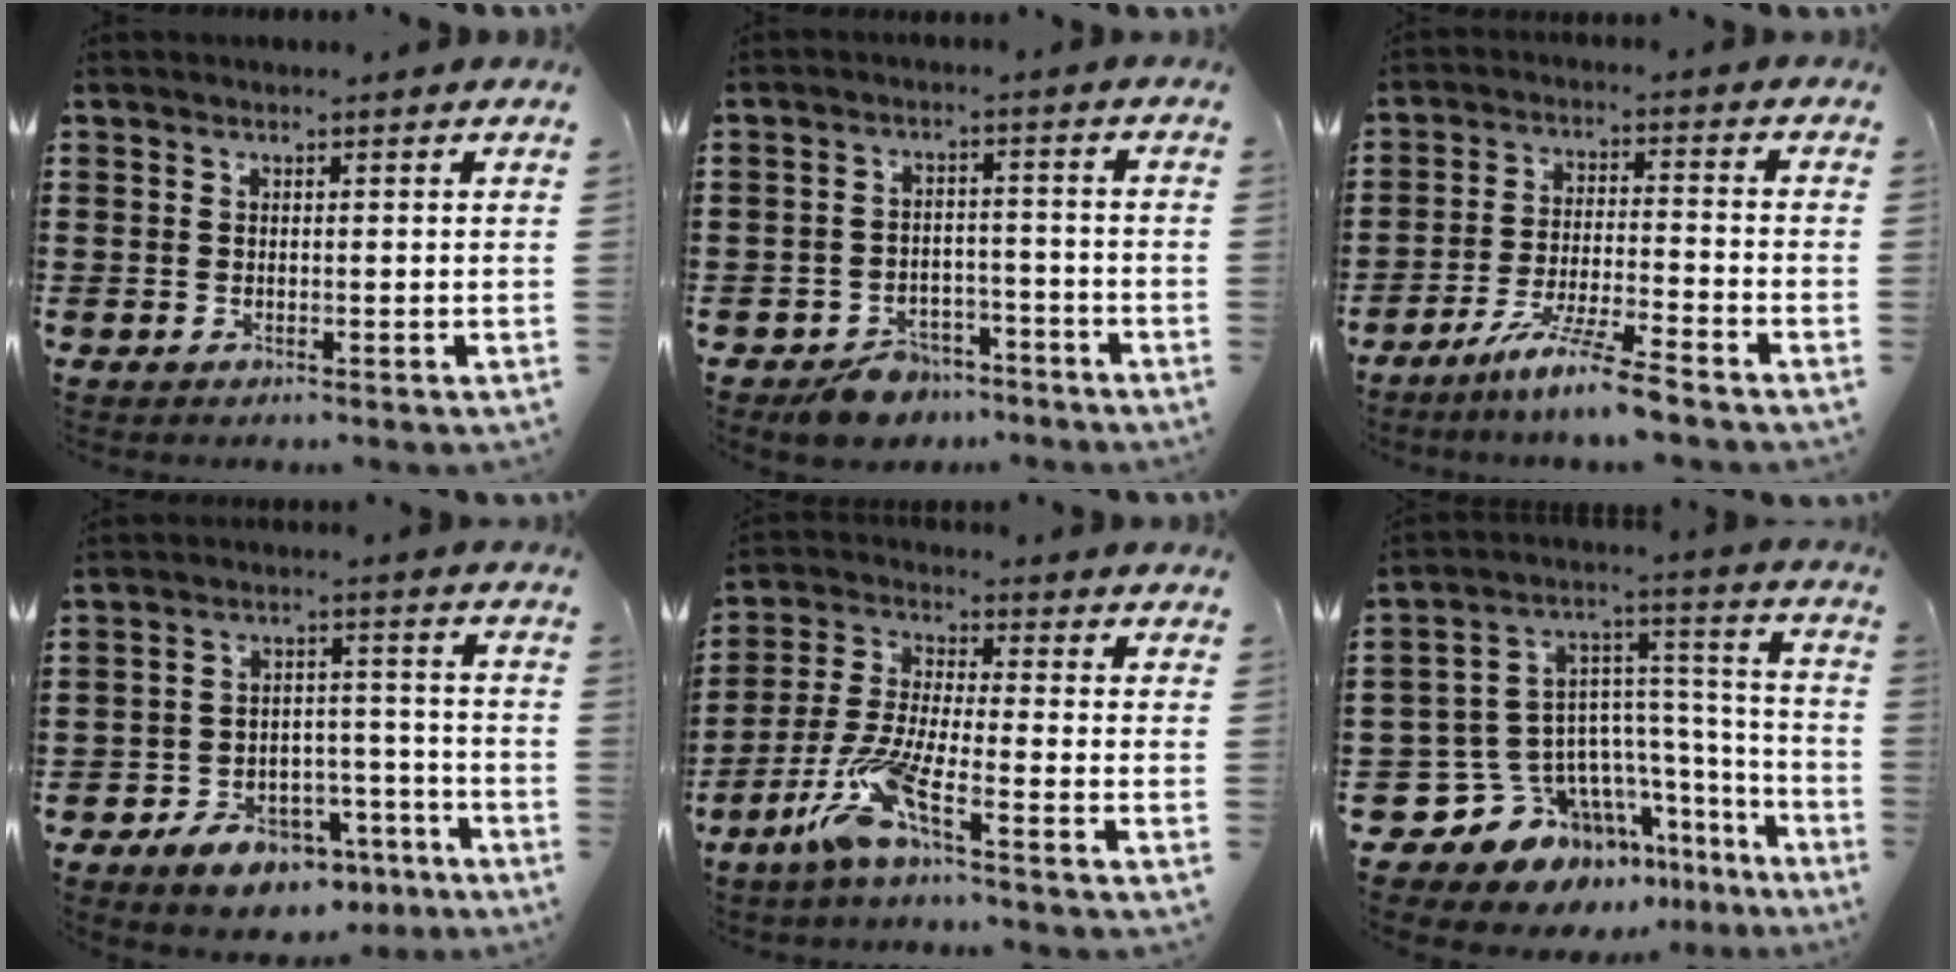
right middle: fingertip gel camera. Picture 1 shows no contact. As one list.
[{"total": 4.7, "force": [-4.3, 1.8, 0.6], "torque": [-0.018, 0.013, -0.086]}, {"total": 7.9, "force": [-6.6, -0.5, 4.2], "torque": [-0.084, -0.013, -0.127]}, {"total": 7.0, "force": [-5.7, 3.2, 2.6], "torque": [-0.039, 0.032, -0.104]}, {"total": 8.9, "force": [-5.6, 0.9, 6.8], "torque": [-0.157, -0.011, -0.112]}, {"total": 10.4, "force": [-7.0, 7.1, 2.7], "torque": [-0.088, -0.008, -0.123]}]